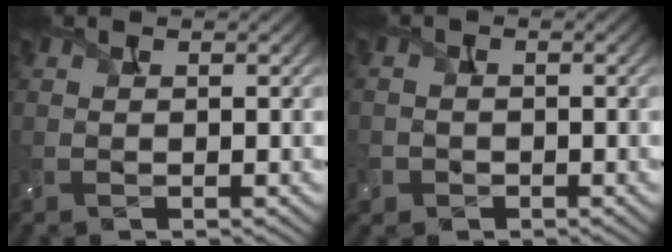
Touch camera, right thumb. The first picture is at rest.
{"total": 1.9, "force": [-0.8, 1.7, 0.3], "torque": [0.001, -0.001, -0.020]}